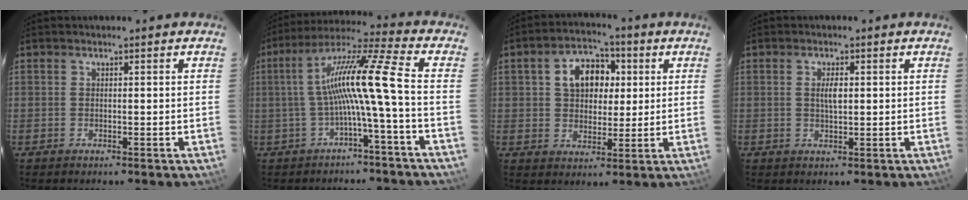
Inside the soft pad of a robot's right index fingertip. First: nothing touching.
{"total": 11.4, "force": [-2.2, -1.3, 11.2], "torque": [-0.212, 0.016, -0.039]}
{"total": 9.5, "force": [2.4, 6.8, 6.2], "torque": [-0.115, 0.032, 0.044]}
{"total": 2.6, "force": [0.4, 1.0, 2.3], "torque": [-0.041, 0.001, 0.008]}